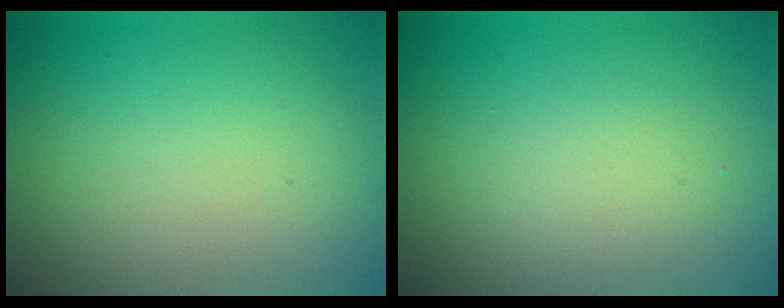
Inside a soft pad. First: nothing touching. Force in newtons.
{"total": 2.2, "press": 2.2, "slide": 0.2}